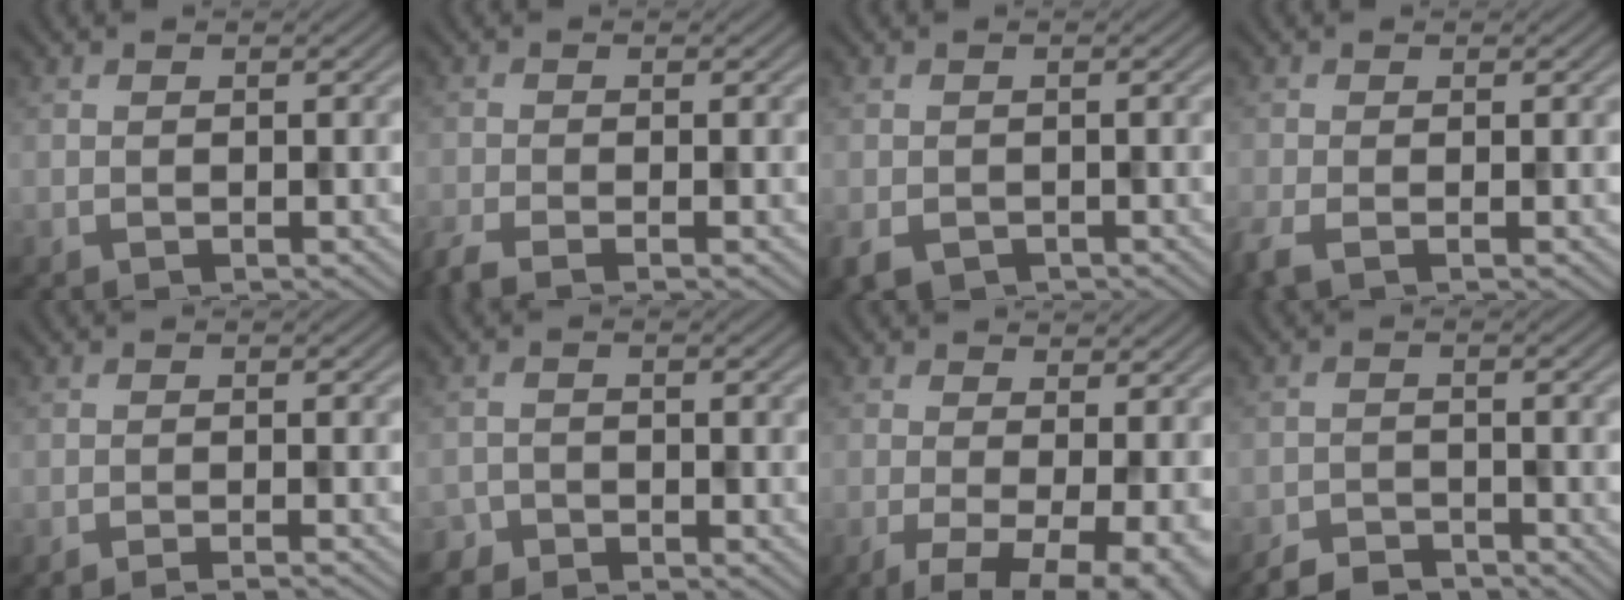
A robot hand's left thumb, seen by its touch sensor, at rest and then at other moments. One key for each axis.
{"total": 3.0, "fx": -2.1, "fy": 0.5, "fz": 2.0, "tx": -0.038, "ty": -0.006, "tz": -0.050}
{"total": 2.6, "fx": -1.4, "fy": 1.8, "fz": 1.1, "tx": -0.029, "ty": -0.014, "tz": -0.029}
{"total": 2.3, "fx": -1.4, "fy": 0.4, "fz": 1.8, "tx": -0.047, "ty": -0.008, "tz": -0.036}
{"total": 2.2, "fx": -1.6, "fy": 0.2, "fz": 1.5, "tx": -0.015, "ty": 0.006, "tz": -0.034}
{"total": 1.8, "fx": -1.6, "fy": 0.7, "fz": -0.2, "tx": 0.005, "ty": 0.001, "tz": -0.039}
{"total": 8.6, "fx": -2.2, "fy": 2.9, "fz": 7.8, "tx": -0.134, "ty": -0.013, "tz": -0.032}
{"total": 4.0, "fx": -3.8, "fy": 0.8, "fz": 1.1, "tx": -0.022, "ty": -0.003, "tz": -0.073}